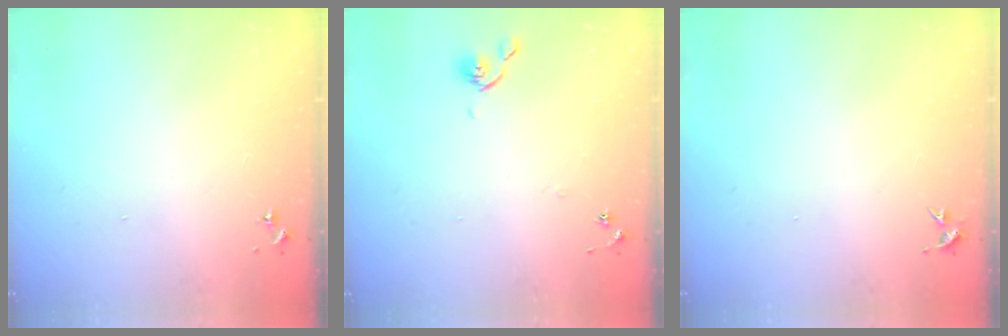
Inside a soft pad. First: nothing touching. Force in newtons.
{"total": 4.8, "press": 4.8, "slide": 0.6}
{"total": 4.2, "press": 4.2, "slide": 0.5}